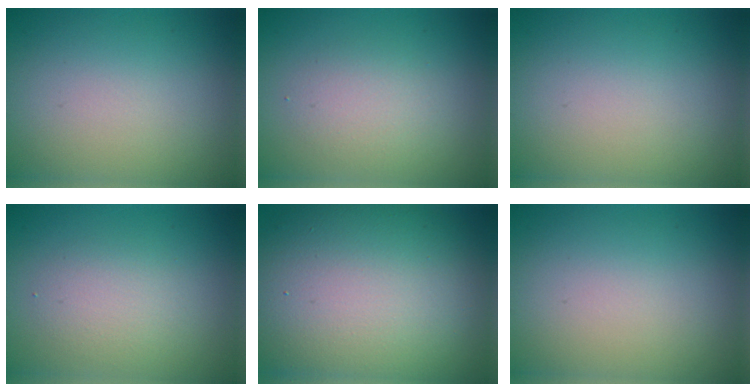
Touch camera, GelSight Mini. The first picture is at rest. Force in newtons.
{"total": 2.3, "press": 2.3, "slide": 0.2}
{"total": 0.0}
{"total": 2.4, "press": 2.4, "slide": 0.1}
{"total": 15.1, "press": 15.1, "slide": 1.4}
{"total": 0.0}